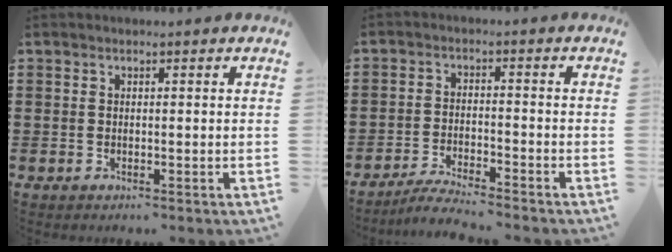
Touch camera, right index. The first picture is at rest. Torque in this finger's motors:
{"motor_torque": [-0.67, 0.80, 0.07, 0.01]}